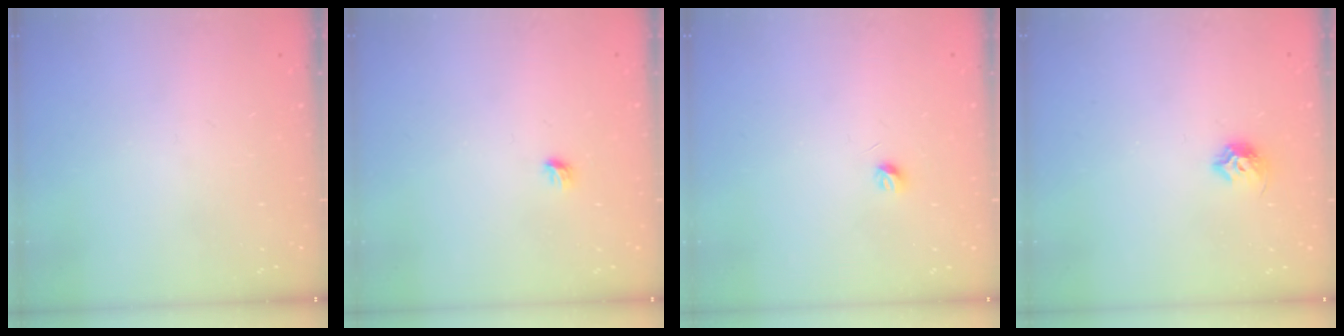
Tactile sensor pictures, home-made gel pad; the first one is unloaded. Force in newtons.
{"total": 3.7, "press": 3.6, "slide": 1.0}
{"total": 3.3, "press": 3.2, "slide": 0.6}
{"total": 7.7, "press": 7.7, "slide": 1.0}